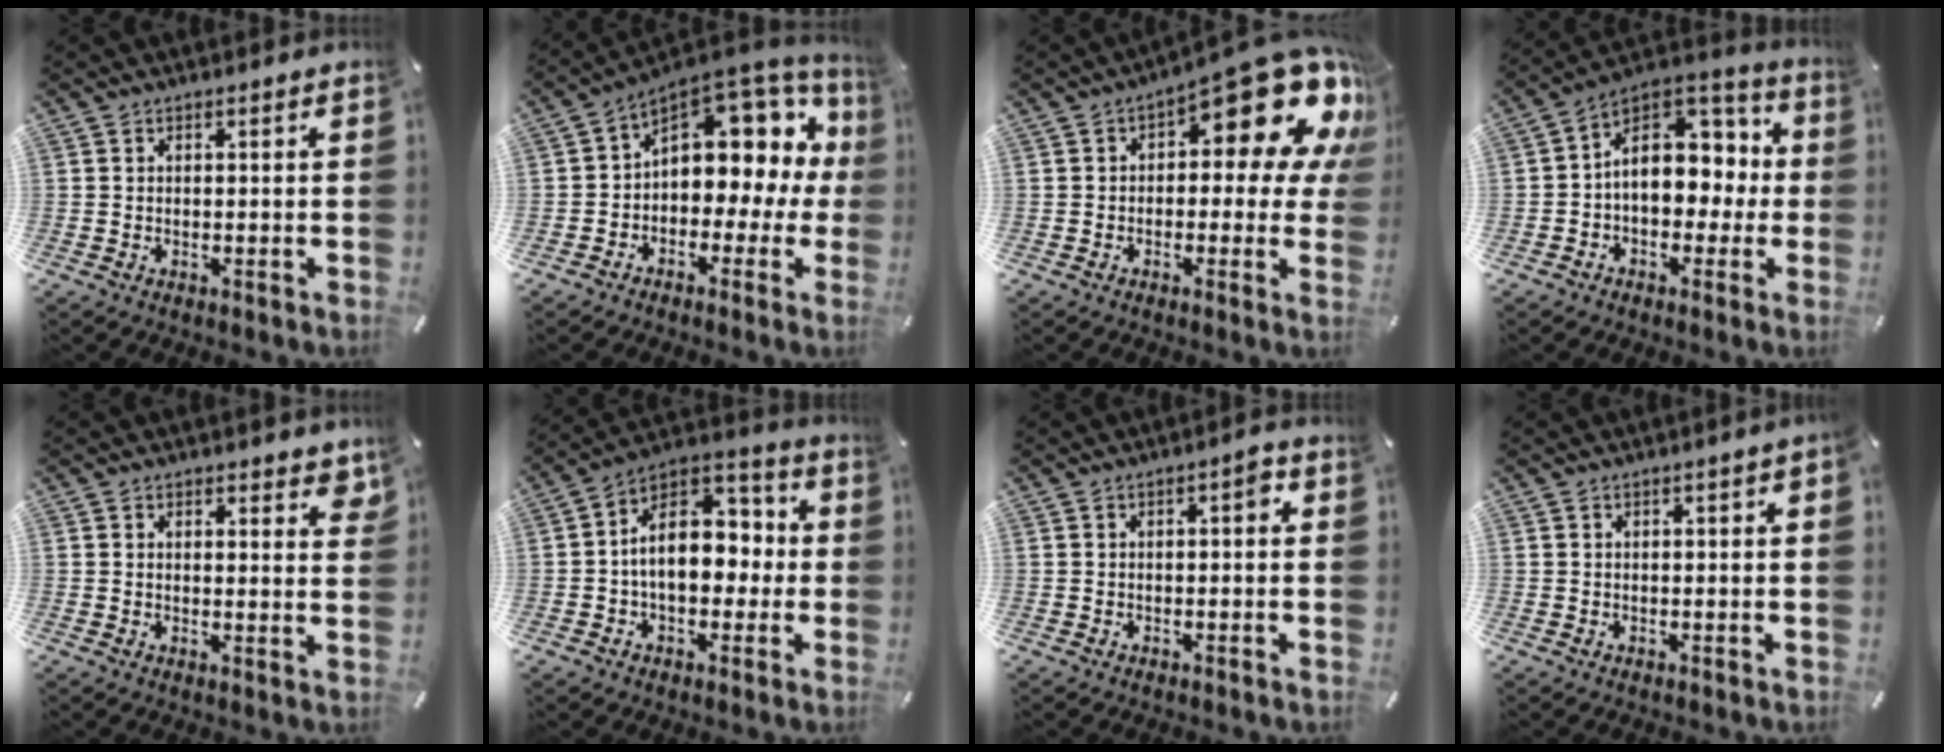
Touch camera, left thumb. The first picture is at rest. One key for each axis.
{"total": 10.5, "fx": 4.8, "fy": 7.3, "fz": 5.9, "tx": -0.078, "ty": -0.050, "tz": 0.082}
{"total": 16.8, "fx": 8.3, "fy": 6.7, "fz": 13.0, "tx": -0.167, "ty": -0.068, "tz": 0.132}
{"total": 13.9, "fx": 1.5, "fy": 10.8, "fz": 8.6, "tx": -0.119, "ty": -0.004, "tz": 0.029}
{"total": 2.9, "fx": 2.1, "fy": 1.6, "fz": 1.1, "tx": -0.003, "ty": -0.009, "tz": 0.034}
{"total": 13.8, "fx": -0.4, "fy": 10.0, "fz": 9.5, "tx": -0.141, "ty": 0.004, "tz": -0.007}
{"total": 2.5, "fx": -0.2, "fy": 1.1, "fz": 2.3, "tx": -0.037, "ty": 0.010, "tz": -0.011}
{"total": 0.9, "fx": 0.0, "fy": 0.1, "fz": 0.9, "tx": -0.015, "ty": -0.001, "tz": 0.000}